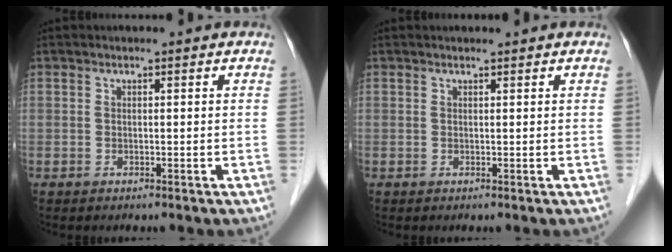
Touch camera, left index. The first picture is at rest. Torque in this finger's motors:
{"motor_torque": [0.20, -0.16, -0.01, -0.01]}